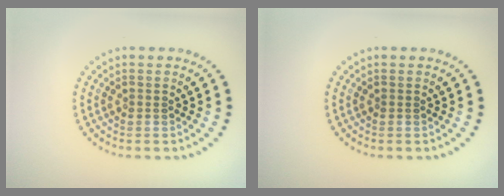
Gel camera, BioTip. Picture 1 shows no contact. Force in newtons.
{"total": 0.0}